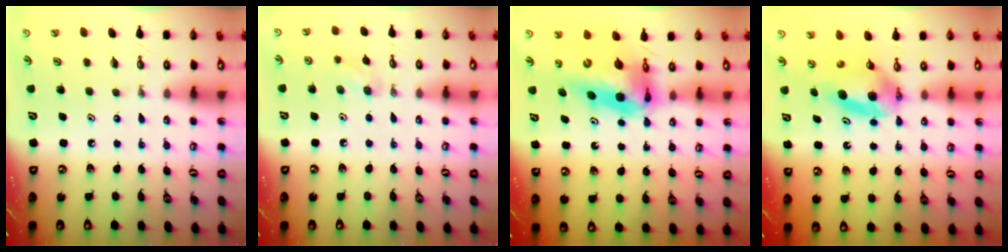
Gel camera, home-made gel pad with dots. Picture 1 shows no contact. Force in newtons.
{"total": 7.9, "press": 7.5, "slide": 2.5}
{"total": 11.2, "press": 10.9, "slide": 2.6}
{"total": 6.6, "press": 6.2, "slide": 2.4}